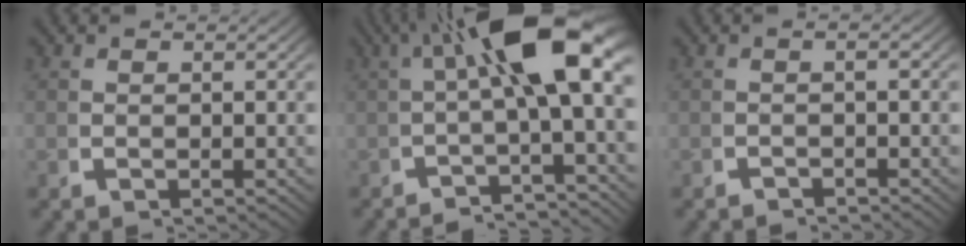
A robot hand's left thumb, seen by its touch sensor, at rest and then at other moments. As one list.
[{"total": 12.3, "force": [0.0, 4.9, 11.3], "torque": [-0.156, 0.004, -0.001]}, {"total": 1.3, "force": [-1.1, 0.1, 0.6], "torque": [-0.010, -0.004, -0.016]}]